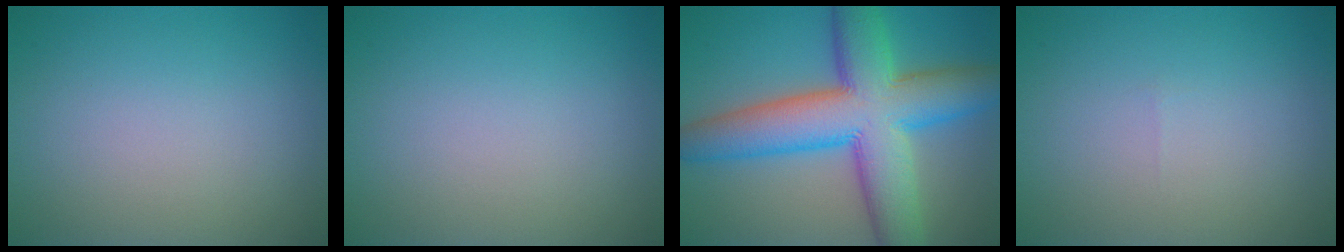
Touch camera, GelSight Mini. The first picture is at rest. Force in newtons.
{"total": 0.0}
{"total": 12.3, "press": 12.3, "slide": 0.5}
{"total": 0.0}